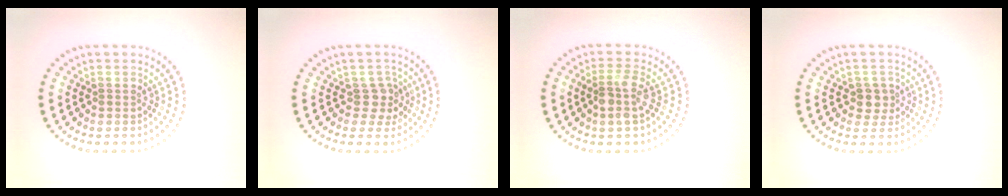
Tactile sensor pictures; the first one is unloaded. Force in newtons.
{"total": 2.0, "press": 1.7, "slide": 1.1}
{"total": 2.5, "press": 2.1, "slide": 1.3}
{"total": 1.9, "press": 1.6, "slide": 1.1}